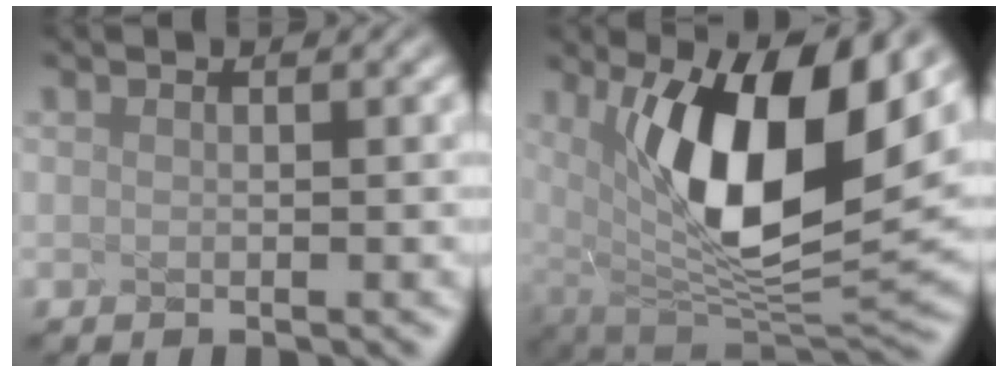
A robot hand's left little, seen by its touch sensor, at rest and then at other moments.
{"total": 10.5, "force": [2.3, 4.2, 9.3], "torque": [-0.184, -0.023, 0.084]}